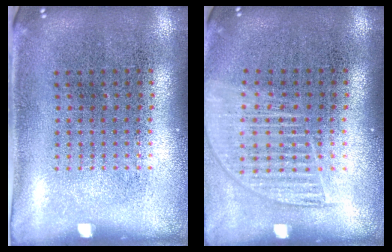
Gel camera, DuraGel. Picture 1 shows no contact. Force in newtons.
{"total": 1.4, "press": 1.3, "slide": 0.5}